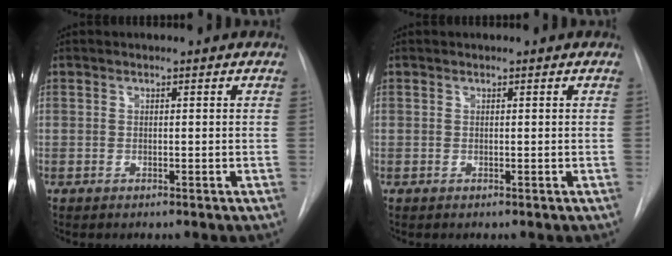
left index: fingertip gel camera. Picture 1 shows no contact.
{"total": 0.0}